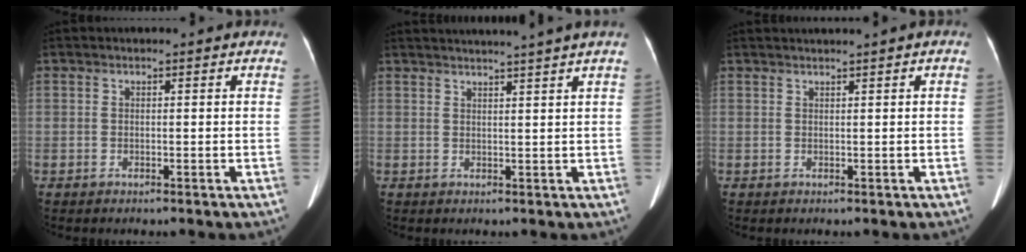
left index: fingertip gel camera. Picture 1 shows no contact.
{"total": 8.0, "force": [7.1, -2.0, 3.1], "torque": [-0.034, 0.003, 0.082]}
{"total": 1.2, "force": [0.8, -0.3, 0.8], "torque": [-0.016, 0.009, 0.018]}